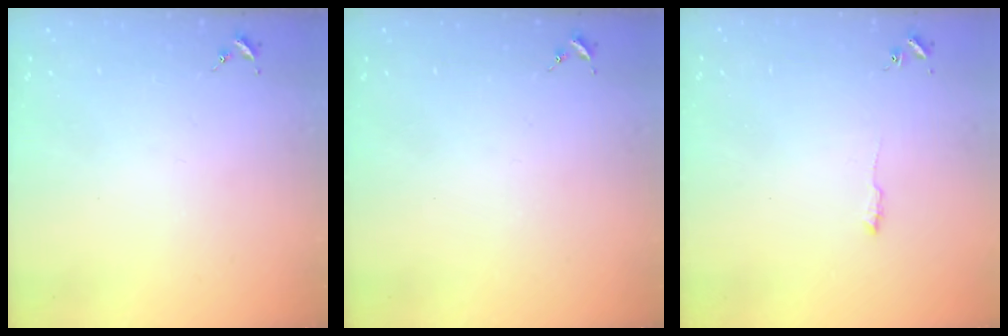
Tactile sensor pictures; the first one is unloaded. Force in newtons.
{"total": 0.0}
{"total": 3.7, "press": 3.6, "slide": 0.5}